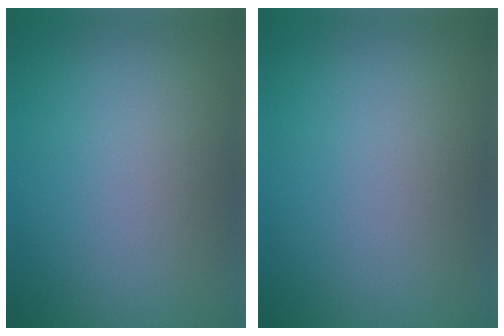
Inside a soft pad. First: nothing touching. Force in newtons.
{"total": 0.0}